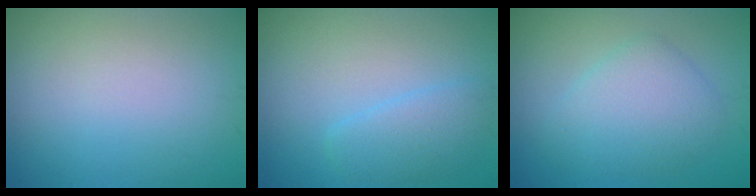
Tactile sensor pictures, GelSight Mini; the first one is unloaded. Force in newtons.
{"total": 2.7, "press": 2.7, "slide": 0.1}
{"total": 4.3, "press": 4.3, "slide": 0.2}